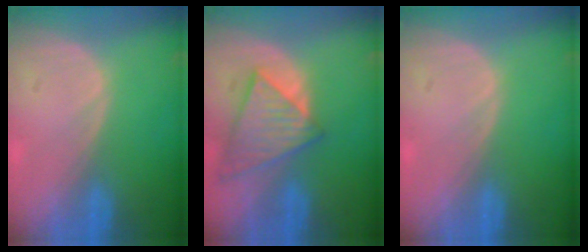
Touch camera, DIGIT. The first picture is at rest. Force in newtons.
{"total": 8.4, "press": 7.4, "slide": 4.1}
{"total": 0.0}